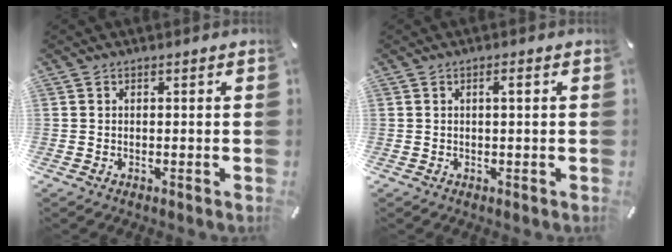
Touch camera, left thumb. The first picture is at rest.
{"total": 1.8, "force": [0.3, 0.2, 1.7], "torque": [-0.032, 0.003, 0.002]}